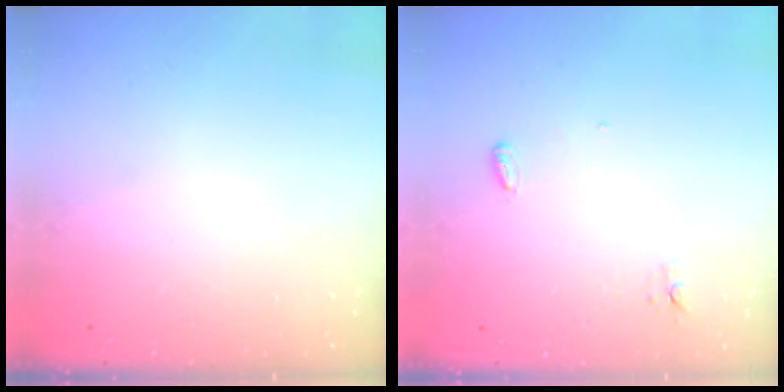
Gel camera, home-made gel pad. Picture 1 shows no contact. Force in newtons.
{"total": 3.9, "press": 3.7, "slide": 1.0}